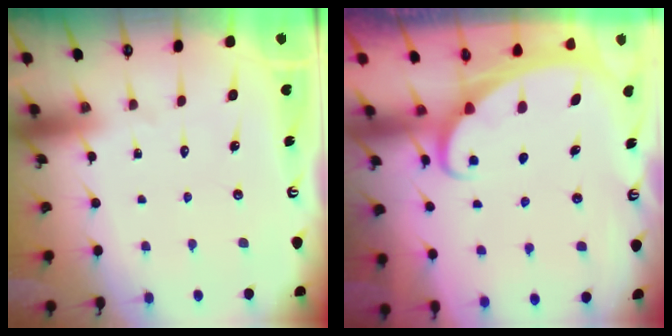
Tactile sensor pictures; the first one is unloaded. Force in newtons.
{"total": 2.1, "press": 2.1, "slide": 0.3}